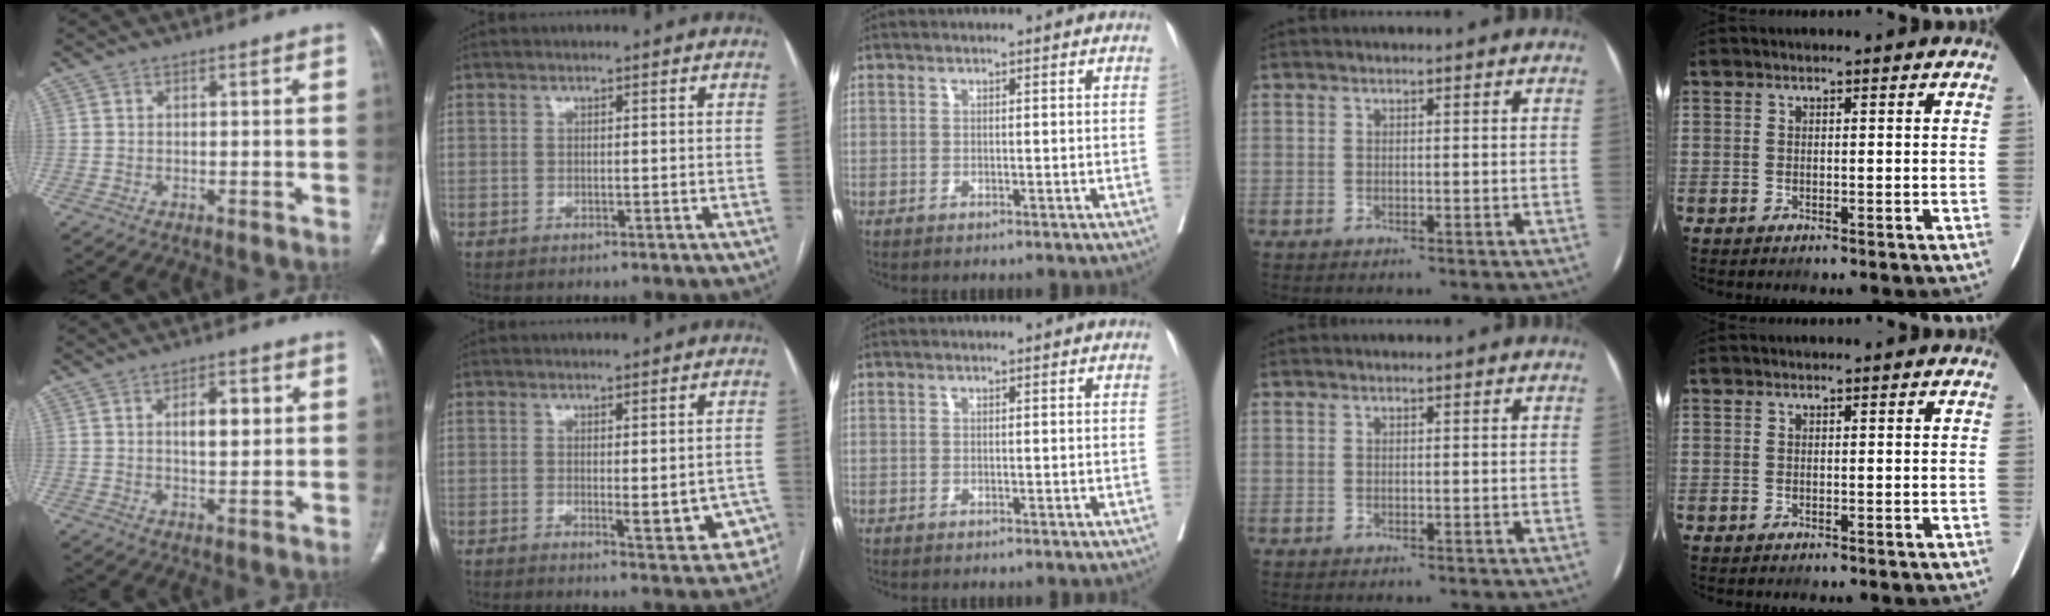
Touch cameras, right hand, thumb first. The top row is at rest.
{"thumb": {"total": 6.1, "force": [1.5, 2.9, 5.2], "torque": [-0.066, -0.005, 0.023]}, "index": {"total": 6.7, "force": [-1.7, 2.4, 6.0], "torque": [-0.055, -0.005, -0.016]}}